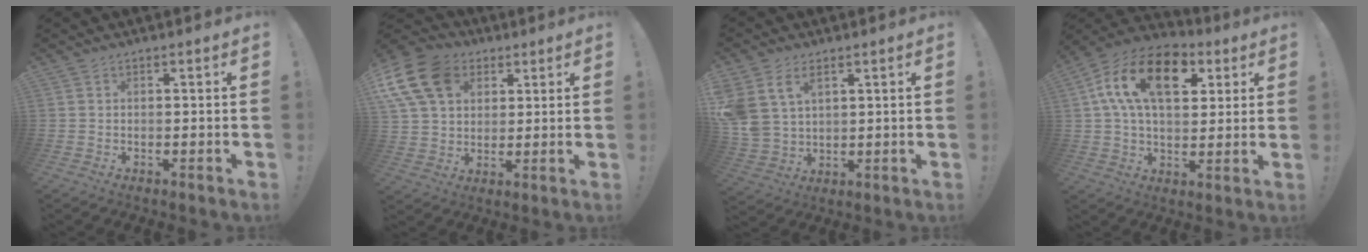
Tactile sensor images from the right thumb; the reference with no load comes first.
{"total": 17.1, "force": [6.5, 12.7, 9.4], "torque": [-0.171, -0.024, 0.124]}
{"total": 9.5, "force": [4.7, 6.5, 4.9], "torque": [-0.100, -0.022, 0.096]}
{"total": 19.2, "force": [6.7, 11.3, 14.1], "torque": [-0.229, -0.008, 0.115]}